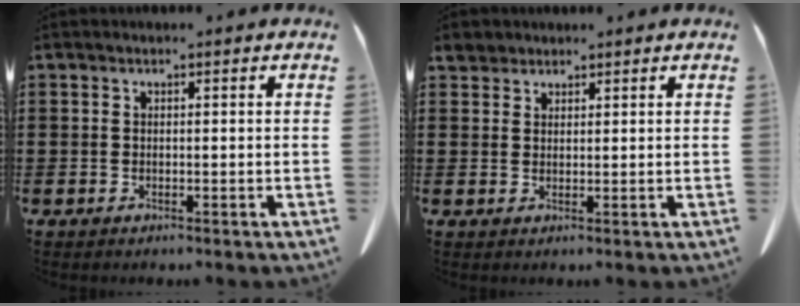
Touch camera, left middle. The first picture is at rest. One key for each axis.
{"total": 2.2, "fx": 2.0, "fy": 1.0, "fz": 0.2, "tx": -0.012, "ty": 0.005, "tz": 0.040}